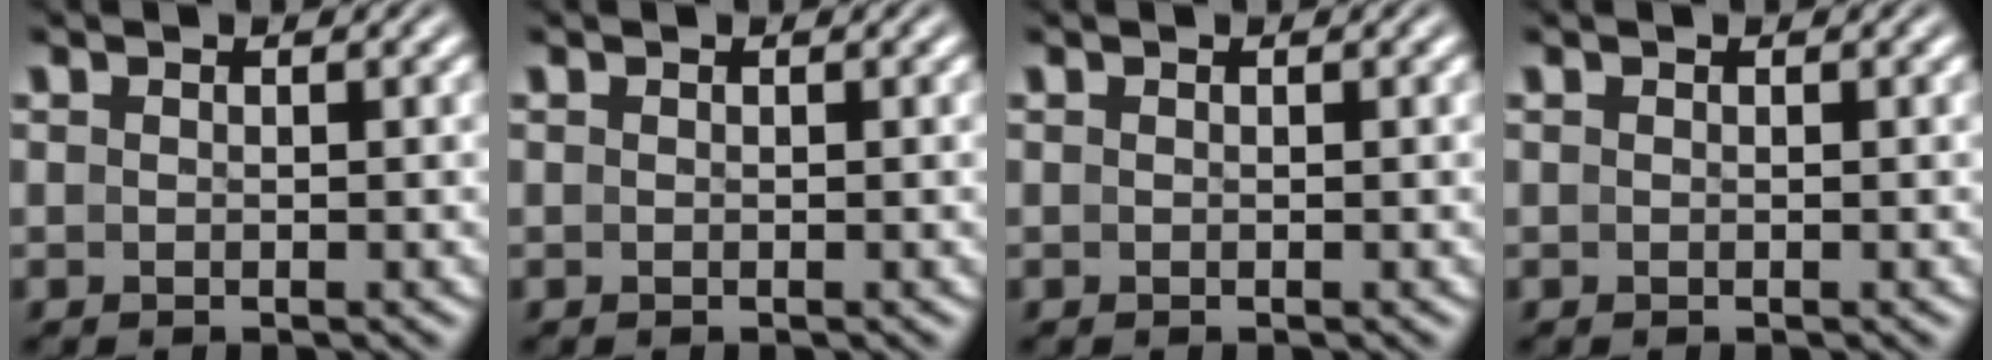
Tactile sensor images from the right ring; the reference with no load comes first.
{"total": 0.0}
{"total": 0.0}
{"total": 0.0}